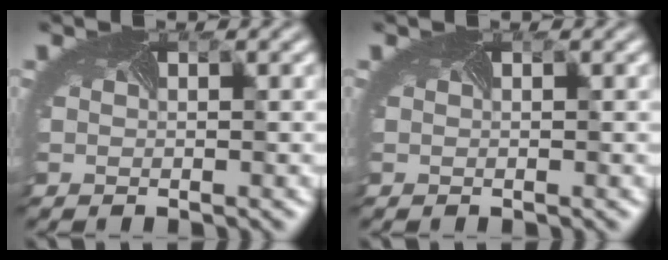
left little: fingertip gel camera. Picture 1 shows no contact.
{"total": 0.0}